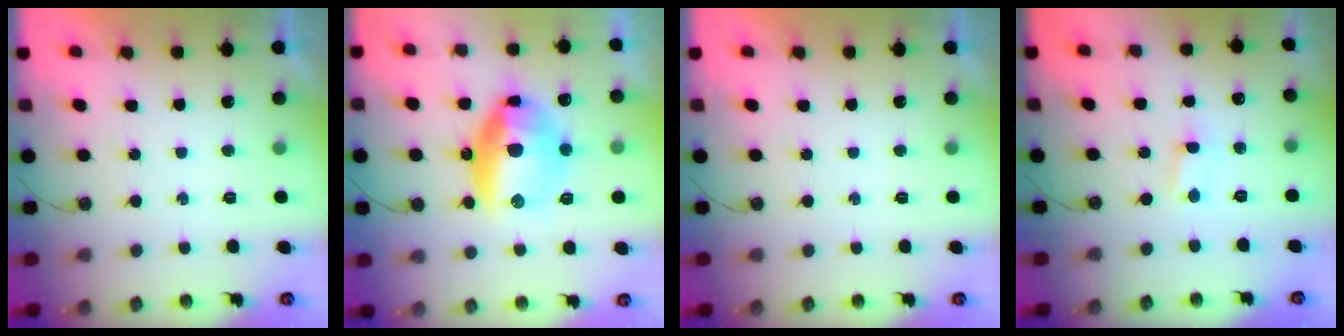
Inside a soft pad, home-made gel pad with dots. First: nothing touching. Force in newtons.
{"total": 14.8, "press": 14.7, "slide": 1.5}
{"total": 0.0}
{"total": 0.0}